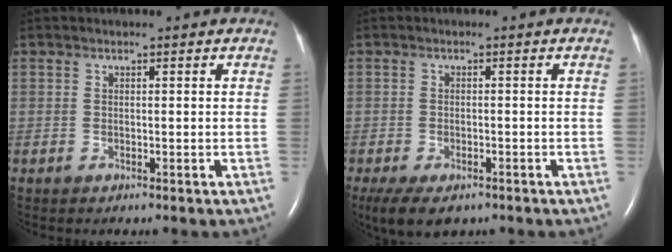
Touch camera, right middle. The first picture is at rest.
{"total": 6.2, "force": [-4.3, 2.8, 3.5], "torque": [-0.061, -0.010, -0.066]}